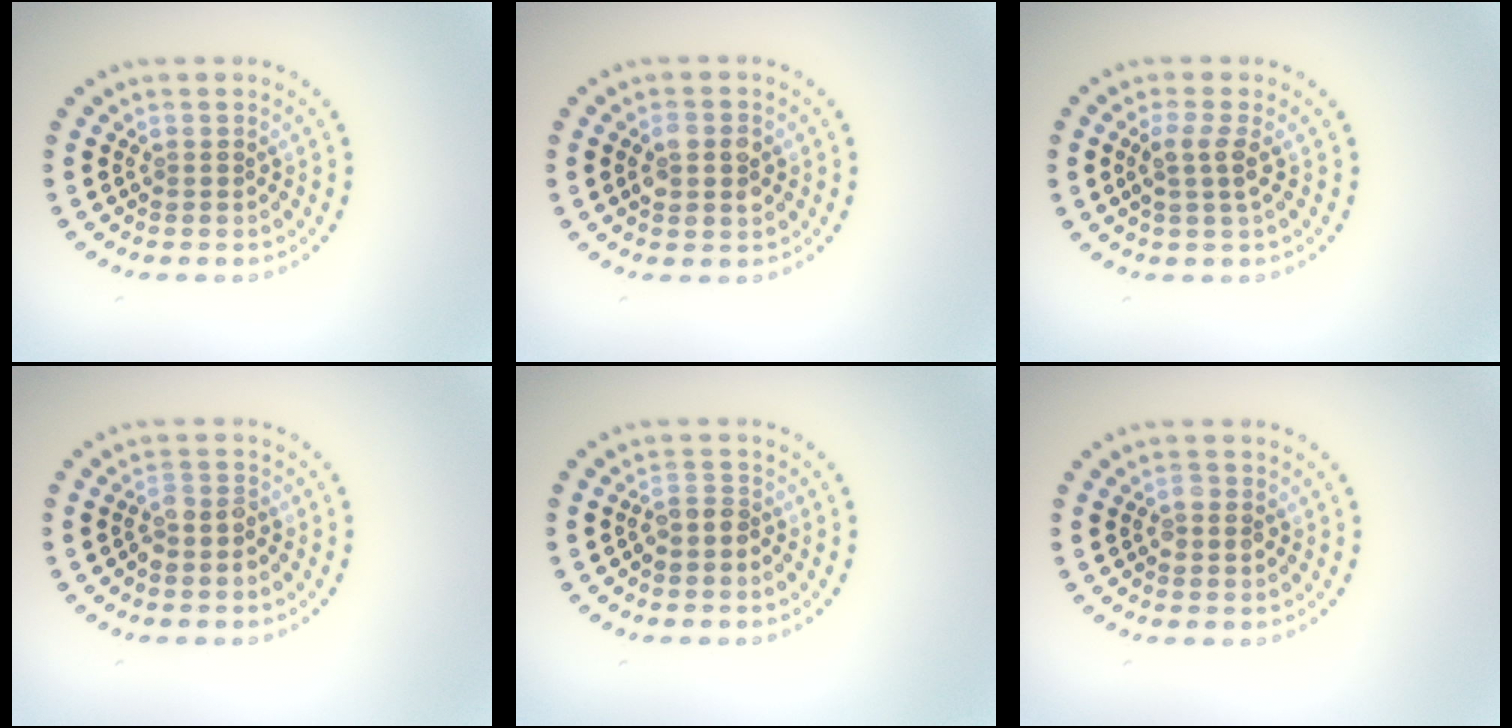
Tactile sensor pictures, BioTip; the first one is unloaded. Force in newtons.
{"total": 2.9, "press": 2.9, "slide": 0.2}
{"total": 2.1, "press": 1.7, "slide": 1.2}
{"total": 1.9, "press": 1.6, "slide": 1.0}
{"total": 1.8, "press": 1.5, "slide": 1.1}
{"total": 1.1, "press": 1.0, "slide": 0.3}